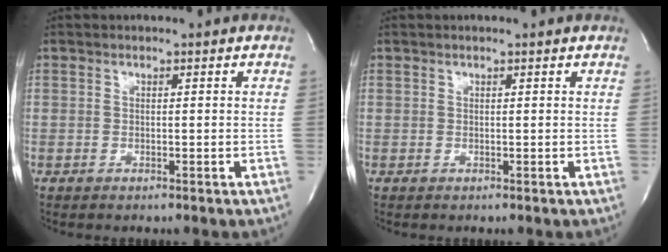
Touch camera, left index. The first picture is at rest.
{"total": 1.3, "force": [1.1, -0.2, 0.5], "torque": [-0.017, 0.007, 0.019]}